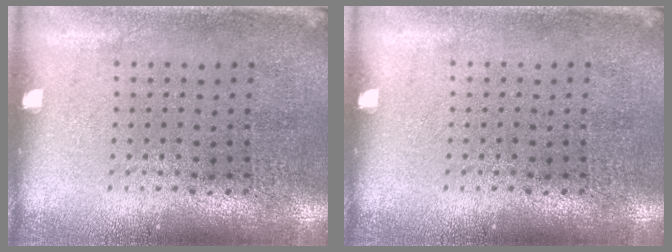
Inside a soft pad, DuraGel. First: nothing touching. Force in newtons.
{"total": 0.0}